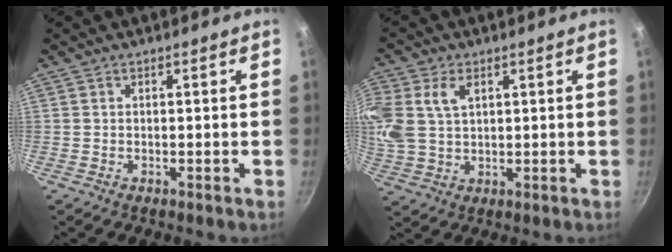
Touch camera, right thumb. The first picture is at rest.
{"total": 13.6, "force": [4.2, 9.1, 9.2], "torque": [-0.239, 0.007, 0.087]}